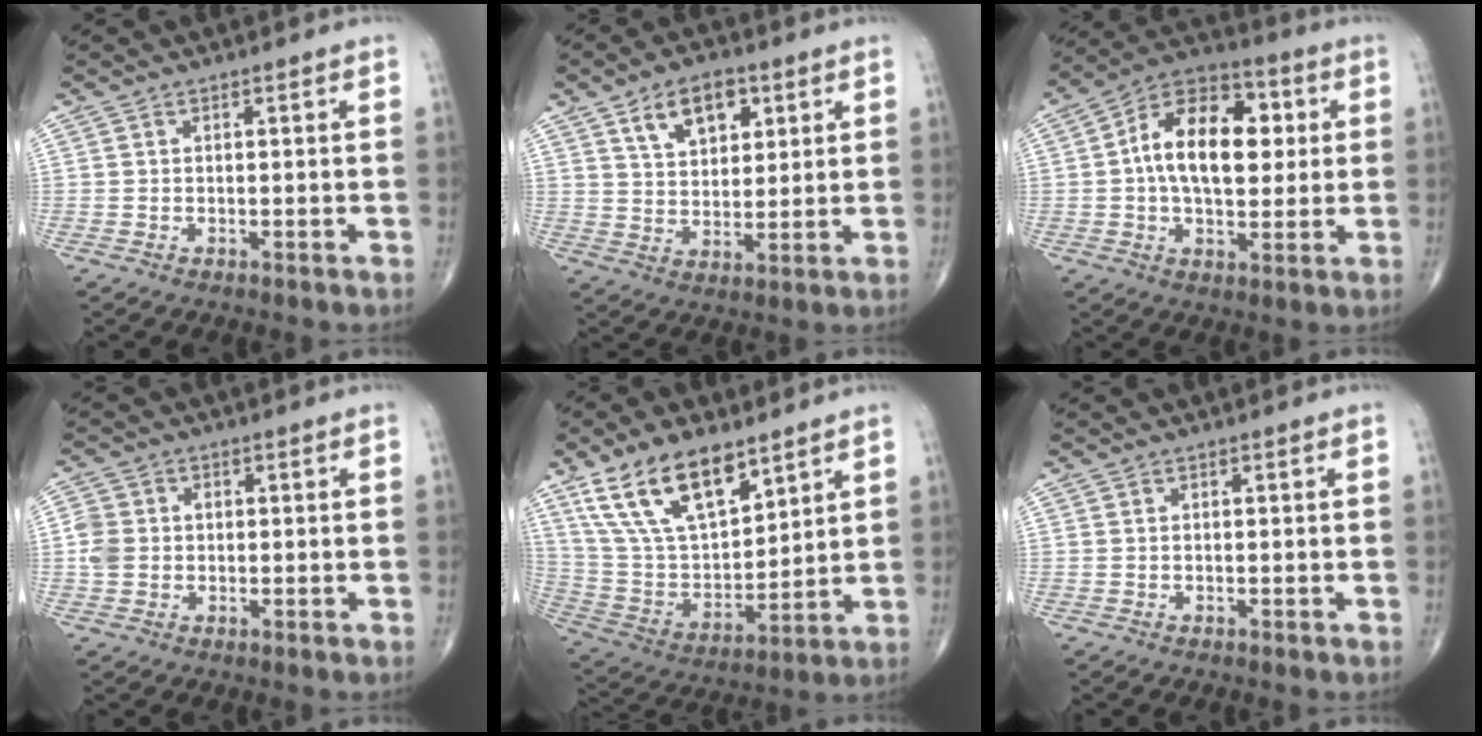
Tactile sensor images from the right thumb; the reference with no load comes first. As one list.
[{"total": 11.5, "force": [5.8, 6.7, 7.3], "torque": [-0.092, -0.025, 0.103]}, {"total": 17.0, "force": [2.2, 10.0, 13.5], "torque": [-0.189, 0.017, 0.026]}, {"total": 4.5, "force": [0.0, 3.9, 2.3], "torque": [-0.042, 0.006, -0.002]}, {"total": 18.6, "force": [11.5, 8.5, 12.0], "torque": [-0.193, -0.045, 0.230]}, {"total": 0.0}]